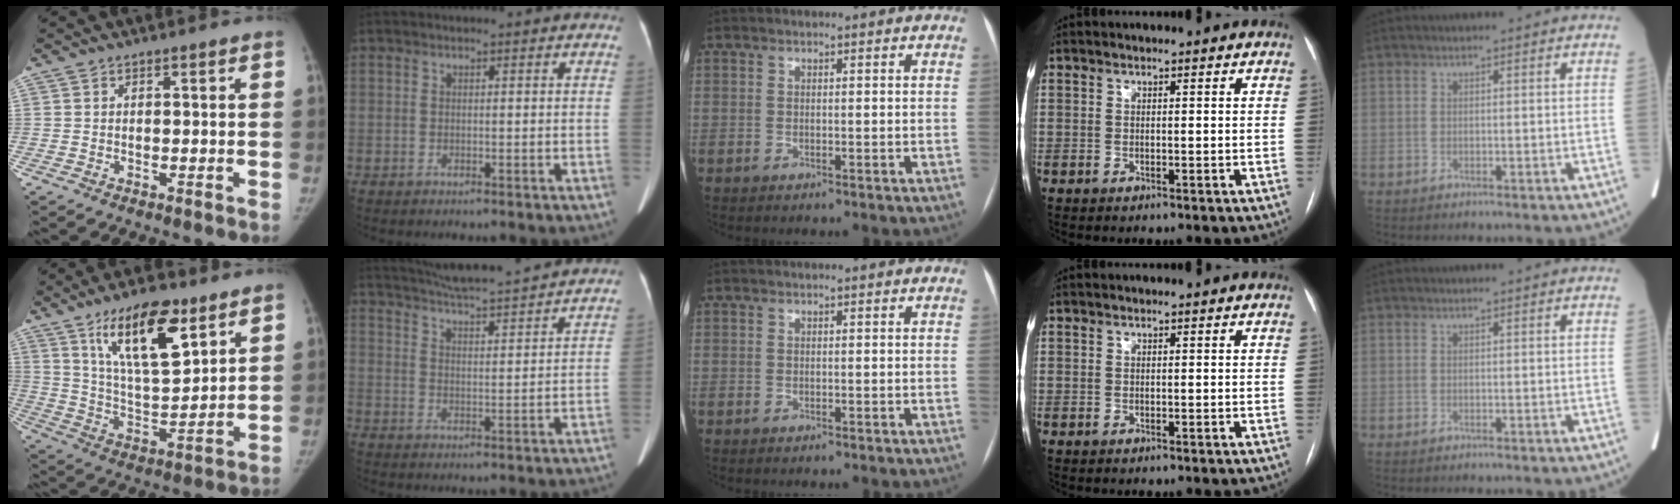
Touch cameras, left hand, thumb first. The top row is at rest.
{"thumb": {"total": 16.4, "force": [9.3, 5.8, 12.1], "torque": [-0.177, -0.049, 0.169]}, "index": {"total": 16.5, "force": [15.2, 0.3, 6.4], "torque": [-0.116, 0.011, 0.219]}}